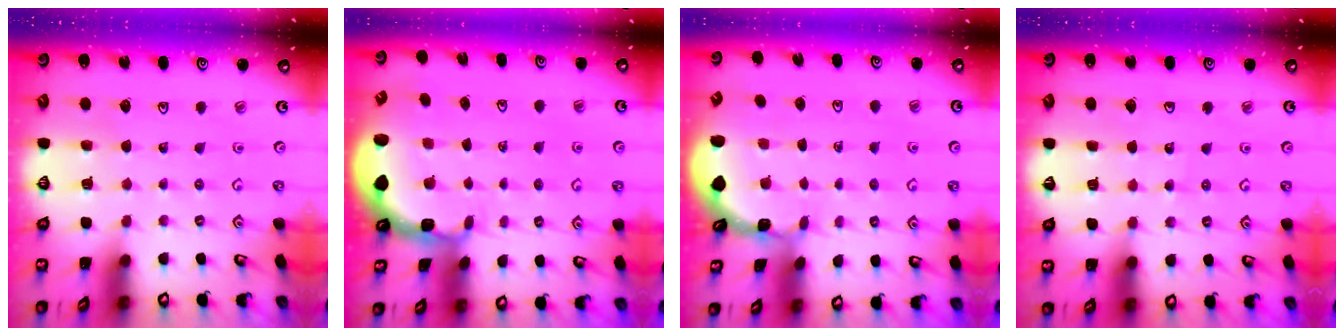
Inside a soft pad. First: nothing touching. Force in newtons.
{"total": 1.7, "press": 1.5, "slide": 0.7}
{"total": 1.2, "press": 1.2, "slide": 0.2}
{"total": 5.4, "press": 5.4, "slide": 0.4}